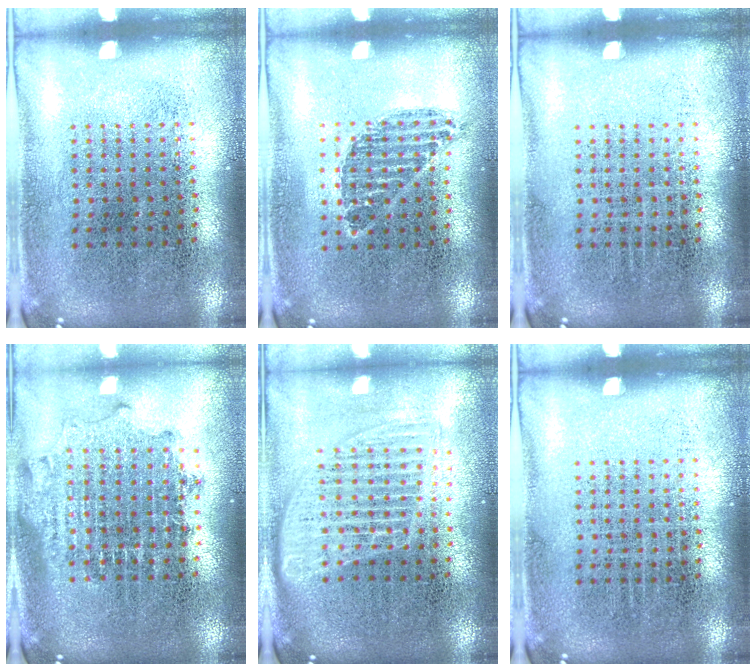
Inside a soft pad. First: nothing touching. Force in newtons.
{"total": 0.8, "press": 0.7, "slide": 0.4}
{"total": 0.0}
{"total": 1.8, "press": 1.4, "slide": 1.0}
{"total": 1.6, "press": 1.4, "slide": 0.8}
{"total": 0.0}